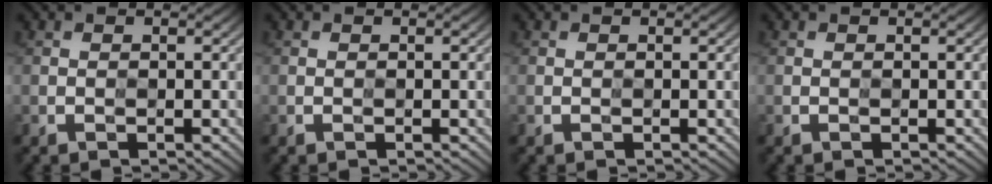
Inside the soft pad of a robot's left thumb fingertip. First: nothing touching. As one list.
[{"total": 0.0}, {"total": 0.0}, {"total": 0.0}]